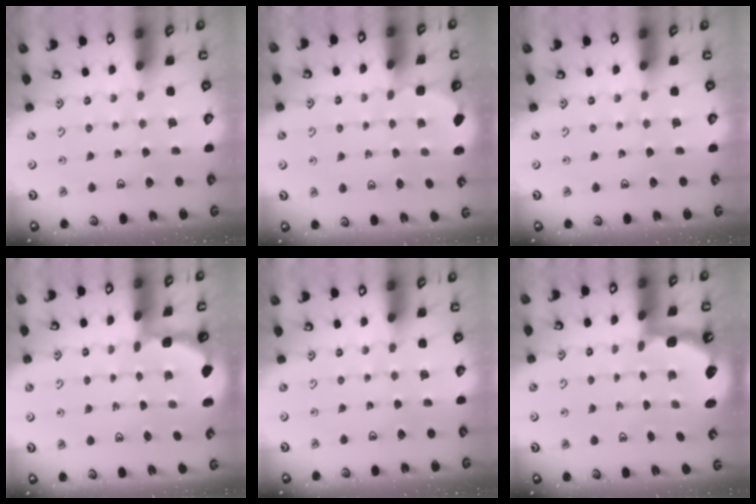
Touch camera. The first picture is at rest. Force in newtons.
{"total": 2.2, "press": 1.7, "slide": 1.3}
{"total": 0.0}
{"total": 2.0, "press": 2.0, "slide": 0.1}
{"total": 0.0}
{"total": 2.8, "press": 2.2, "slide": 1.8}